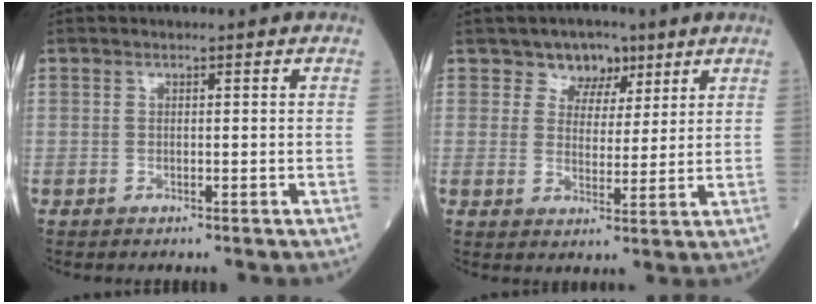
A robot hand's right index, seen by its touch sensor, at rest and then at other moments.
{"total": 5.1, "force": [3.2, 3.7, 1.2], "torque": [-0.012, 0.006, 0.054]}